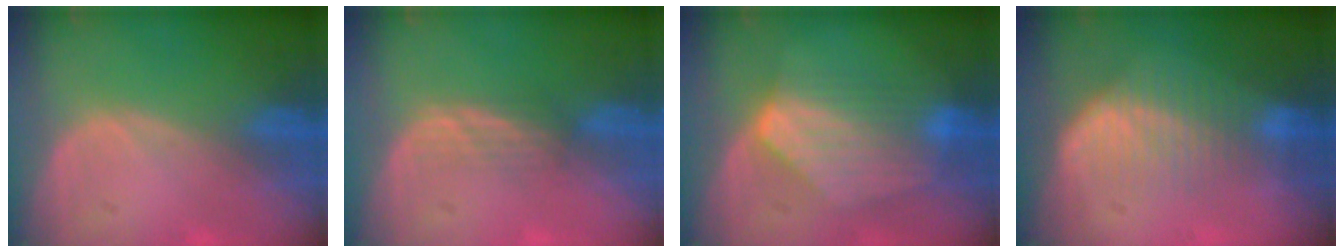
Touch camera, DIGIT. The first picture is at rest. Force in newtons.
{"total": 2.2, "press": 2.1, "slide": 0.2}
{"total": 7.4, "press": 7.2, "slide": 1.6}
{"total": 6.5, "press": 6.0, "slide": 2.4}